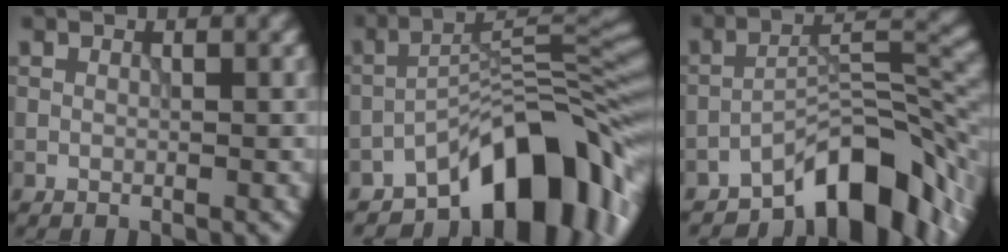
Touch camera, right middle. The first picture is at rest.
{"total": 11.8, "force": [-7.5, 4.4, 8.1], "torque": [-0.090, 0.016, -0.140]}
{"total": 9.5, "force": [-6.4, 3.3, 6.1], "torque": [-0.071, 0.012, -0.113]}